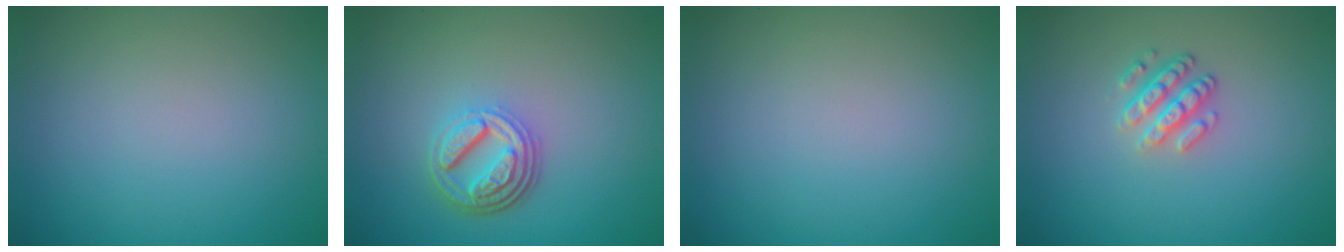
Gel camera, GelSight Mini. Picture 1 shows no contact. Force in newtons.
{"total": 4.6, "press": 3.4, "slide": 3.0}
{"total": 0.0}
{"total": 2.6, "press": 2.4, "slide": 1.1}